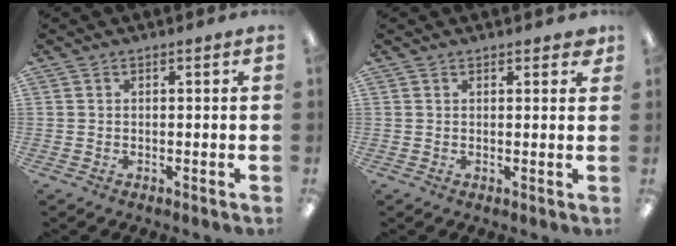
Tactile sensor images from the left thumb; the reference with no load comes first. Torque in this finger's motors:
{"motor_torque": [-0.18, -0.06, -0.52, 0.03, 0.03]}